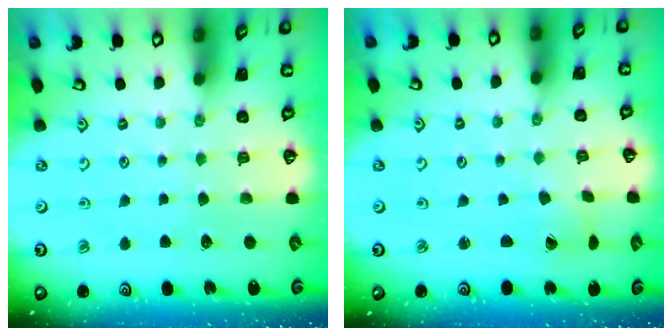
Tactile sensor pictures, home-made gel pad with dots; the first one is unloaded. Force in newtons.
{"total": 1.7, "press": 1.7, "slide": 0.1}